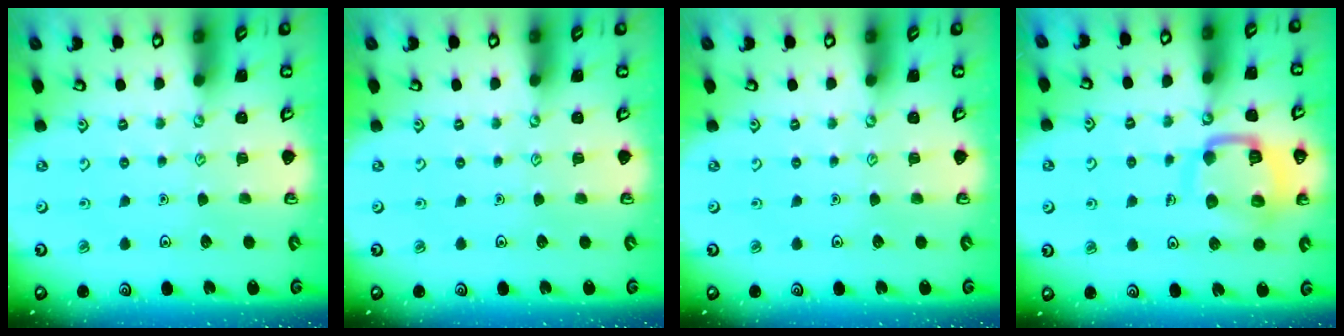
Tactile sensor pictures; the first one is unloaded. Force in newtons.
{"total": 0.0}
{"total": 0.0}
{"total": 13.4, "press": 13.4, "slide": 1.4}